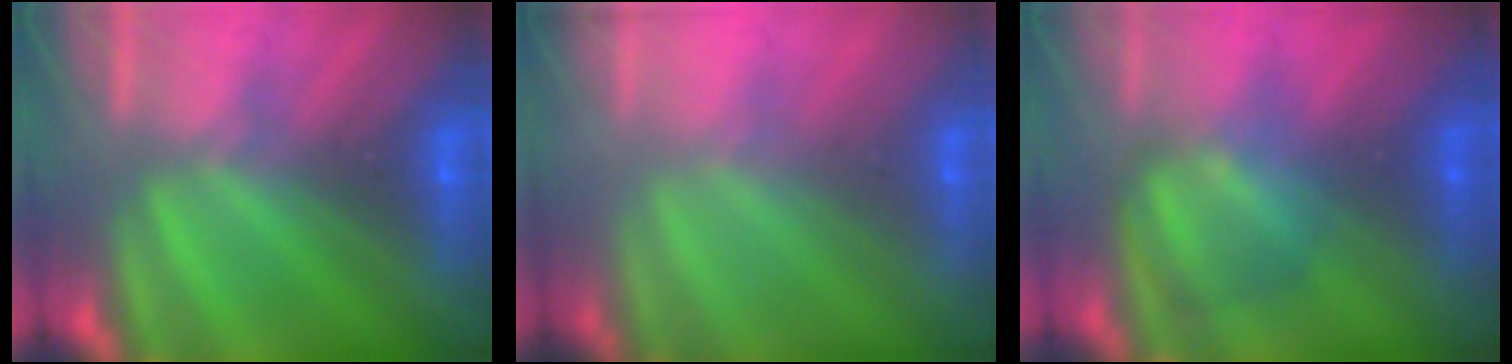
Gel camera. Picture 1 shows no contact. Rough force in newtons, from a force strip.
{"total": 1.7}
{"total": 3.5}